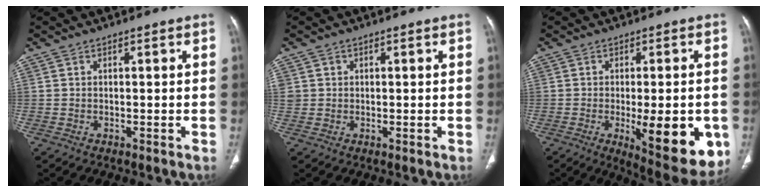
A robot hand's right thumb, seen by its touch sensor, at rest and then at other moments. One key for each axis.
{"total": 2.3, "fx": 0.5, "fy": 2.2, "fz": 0.5, "tx": 0.001, "ty": 0.002, "tz": 0.016}
{"total": 16.5, "fx": -4.2, "fy": 5.9, "fz": 14.9, "tx": -0.160, "ty": -0.017, "tz": -0.037}